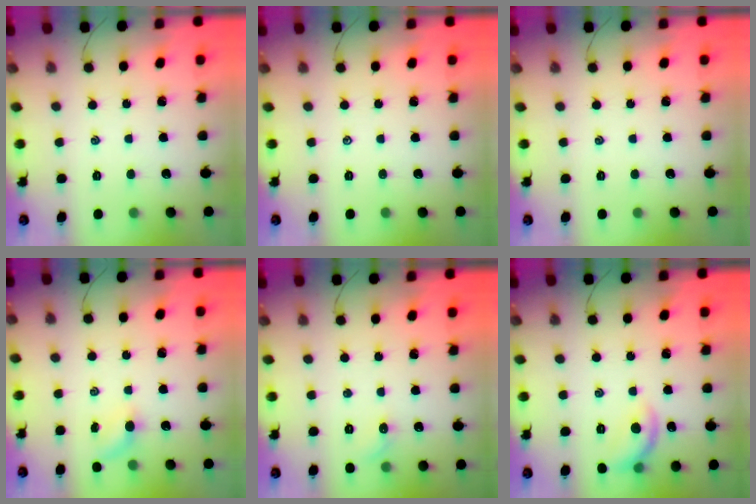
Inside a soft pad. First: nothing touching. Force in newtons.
{"total": 0.0}
{"total": 0.0}
{"total": 4.2, "press": 4.0, "slide": 1.4}
{"total": 5.1, "press": 4.9, "slide": 1.5}
{"total": 9.6, "press": 9.6, "slide": 0.1}